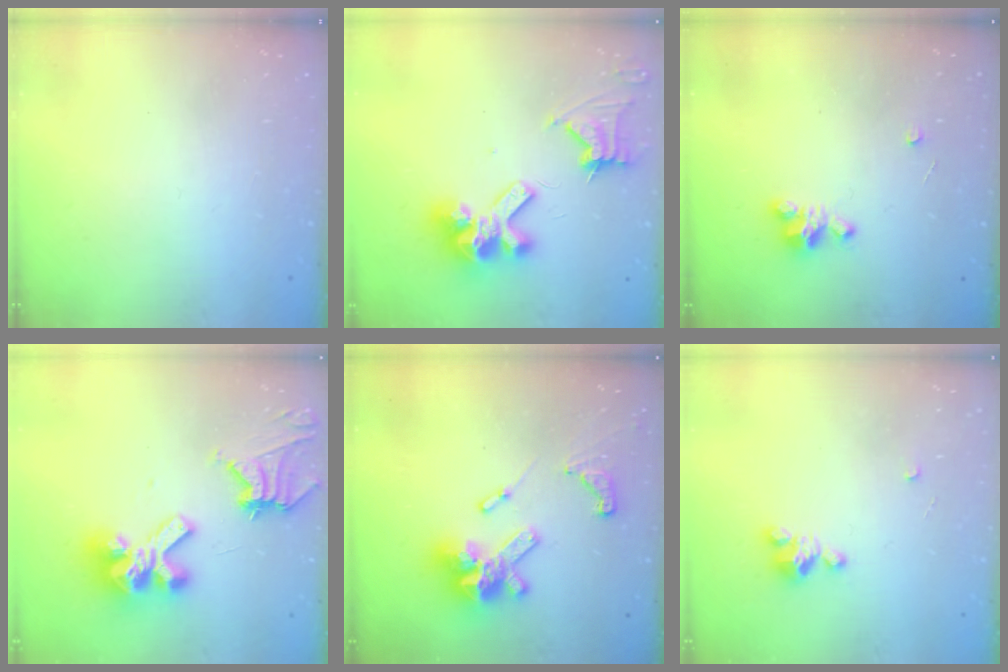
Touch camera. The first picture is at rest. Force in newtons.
{"total": 13.3, "press": 13.2, "slide": 1.8}
{"total": 3.3, "press": 3.3, "slide": 0.3}
{"total": 15.5, "press": 15.4, "slide": 1.5}
{"total": 17.1, "press": 17.0, "slide": 1.0}
{"total": 3.6, "press": 3.6, "slide": 0.2}